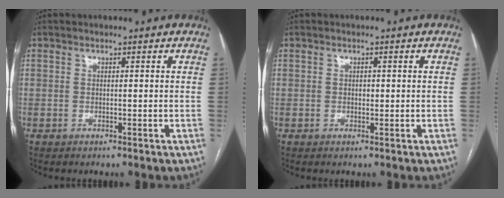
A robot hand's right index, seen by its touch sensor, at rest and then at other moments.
{"total": 0.8, "force": [0.0, 0.6, 0.6], "torque": [-0.010, 0.001, 0.000]}